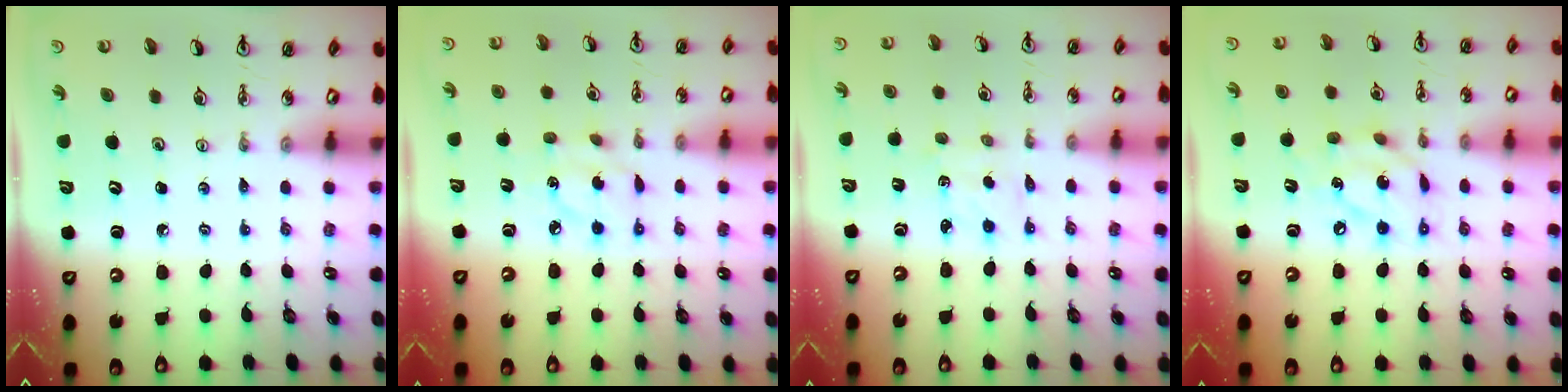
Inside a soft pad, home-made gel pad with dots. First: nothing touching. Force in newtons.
{"total": 6.7, "press": 6.7, "slide": 0.1}
{"total": 1.8, "press": 1.6, "slide": 0.7}
{"total": 12.4, "press": 12.4, "slide": 0.9}